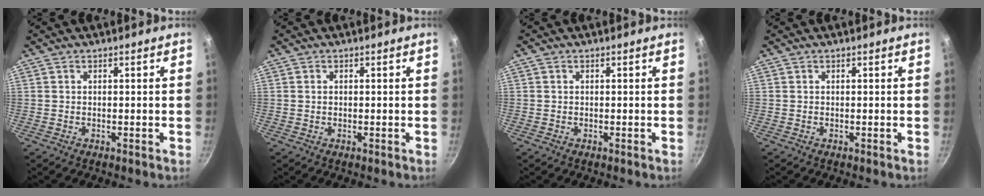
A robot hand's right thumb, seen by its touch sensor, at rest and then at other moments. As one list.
[{"total": 0.7, "force": [0.1, 0.6, 0.4], "torque": [-0.005, 0.003, 0.002]}, {"total": 0.9, "force": [-0.2, 0.9, 0.0], "torque": [0.002, 0.003, -0.003]}, {"total": 0.0}]